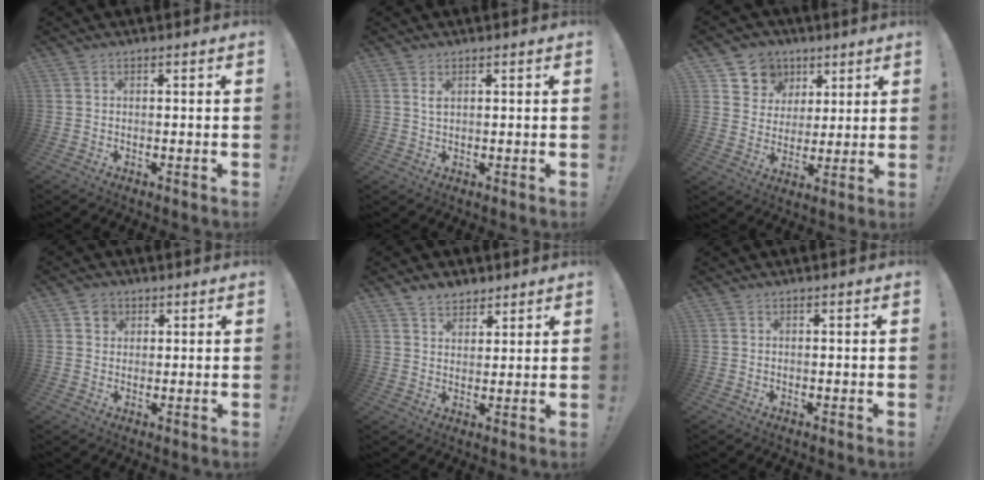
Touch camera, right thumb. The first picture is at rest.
{"total": 1.6, "force": [0.7, 0.7, 1.2], "torque": [-0.011, -0.007, 0.010]}
{"total": 9.0, "force": [4.1, 7.9, 1.5], "torque": [-0.023, -0.030, 0.085]}
{"total": 3.2, "force": [1.6, 2.7, 0.7], "torque": [-0.008, -0.005, 0.026]}
{"total": 5.7, "force": [4.5, 3.3, 1.0], "torque": [-0.018, -0.024, 0.086]}
{"total": 0.0}